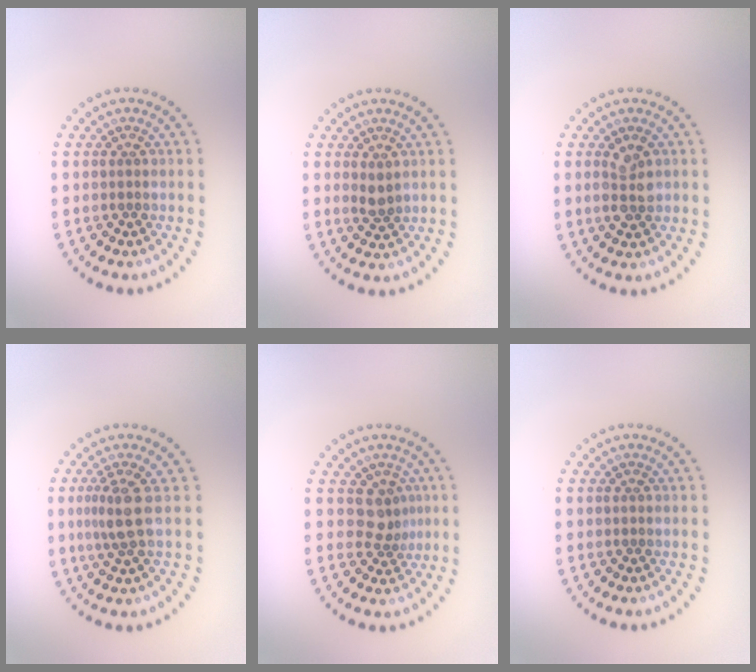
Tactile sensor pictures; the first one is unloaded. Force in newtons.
{"total": 1.3, "press": 1.2, "slide": 0.4}
{"total": 2.6, "press": 2.6, "slide": 0.1}
{"total": 2.7, "press": 2.2, "slide": 1.7}
{"total": 2.4, "press": 1.7, "slide": 1.7}
{"total": 0.0}